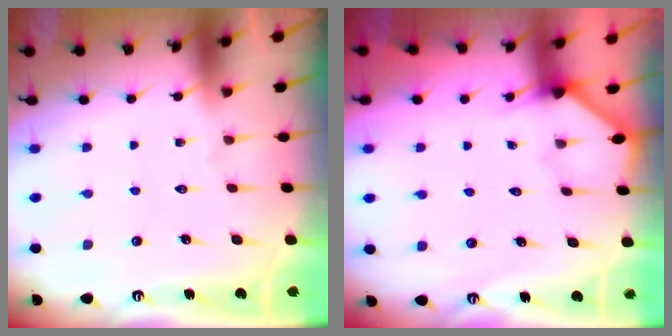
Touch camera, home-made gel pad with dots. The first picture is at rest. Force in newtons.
{"total": 2.6, "press": 2.6, "slide": 0.3}